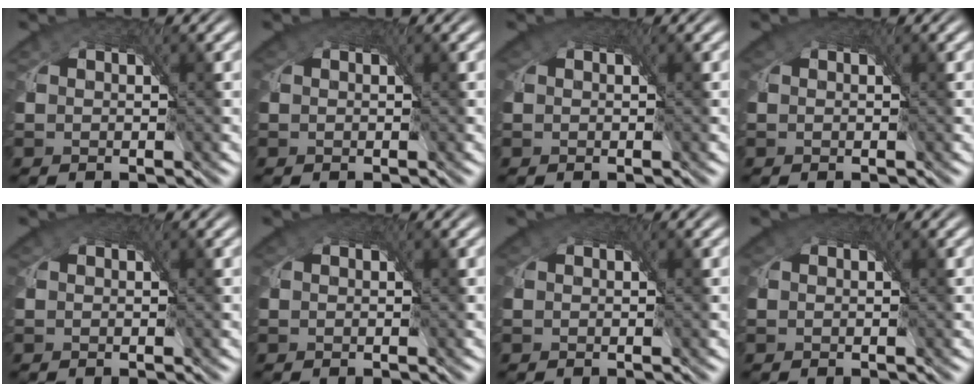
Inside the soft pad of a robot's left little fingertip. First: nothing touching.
{"total": 1.4, "force": [0.4, 1.2, 0.5], "torque": [-0.013, -0.001, 0.002]}
{"total": 1.9, "force": [0.7, 1.5, 0.9], "torque": [-0.018, 0.000, 0.006]}
{"total": 1.2, "force": [0.3, 1.1, 0.4], "torque": [-0.012, -0.001, 0.001]}
{"total": 0.8, "force": [0.5, 0.6, 0.3], "torque": [-0.001, 0.003, 0.004]}
{"total": 1.0, "force": [0.2, 0.9, 0.3], "torque": [-0.007, -0.001, 0.000]}
{"total": 1.0, "force": [0.3, 1.0, 0.3], "torque": [-0.007, -0.001, 0.000]}
{"total": 1.3, "force": [0.4, 1.2, 0.5], "torque": [-0.013, -0.001, 0.002]}